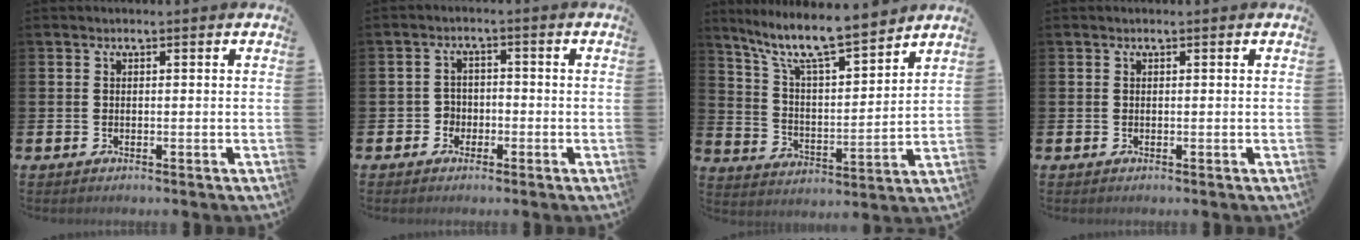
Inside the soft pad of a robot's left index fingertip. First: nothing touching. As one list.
[{"total": 2.4, "force": [-1.5, 1.8, 0.2], "torque": [-0.016, 0.008, -0.036]}, {"total": 10.3, "force": [9.2, 1.3, 4.6], "torque": [-0.117, -0.063, 0.157]}, {"total": 0.0}]